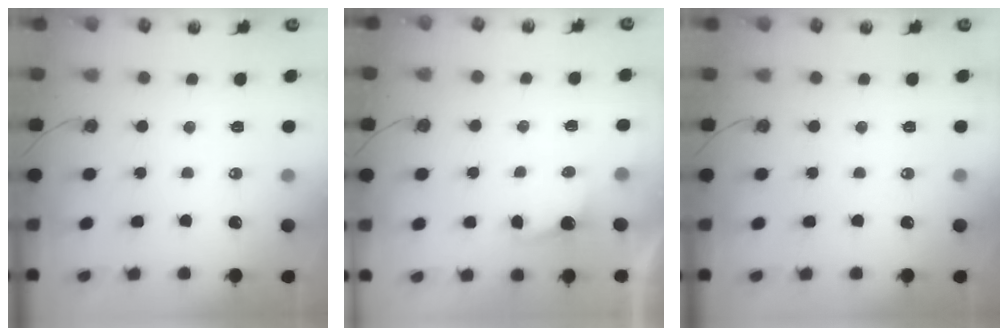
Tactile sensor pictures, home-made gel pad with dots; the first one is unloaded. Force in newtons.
{"total": 2.3, "press": 2.1, "slide": 1.0}
{"total": 0.0}